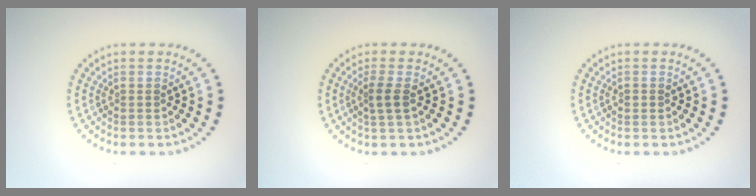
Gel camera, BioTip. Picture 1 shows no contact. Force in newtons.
{"total": 1.7, "press": 1.4, "slide": 1.0}
{"total": 0.6, "press": 0.6, "slide": 0.1}